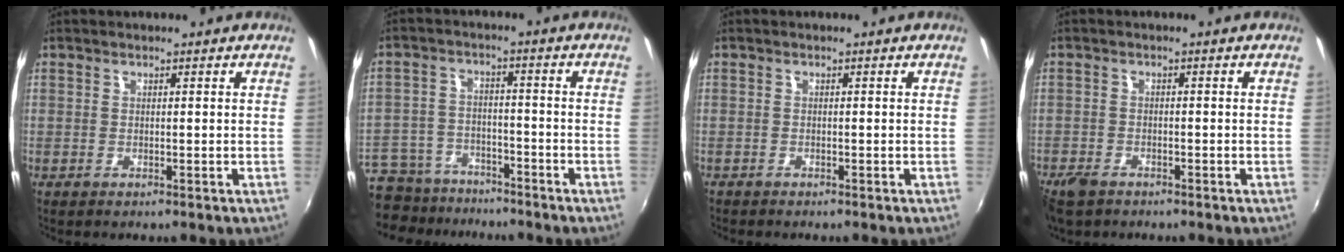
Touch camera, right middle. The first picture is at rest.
{"total": 16.0, "force": [-11.3, 9.4, 6.4], "torque": [-0.192, -0.010, -0.174]}
{"total": 0.8, "force": [-0.8, 0.3, 0.0], "torque": [-0.005, -0.001, -0.016]}
{"total": 4.6, "force": [-3.5, 2.1, 2.0], "torque": [-0.057, -0.012, -0.070]}